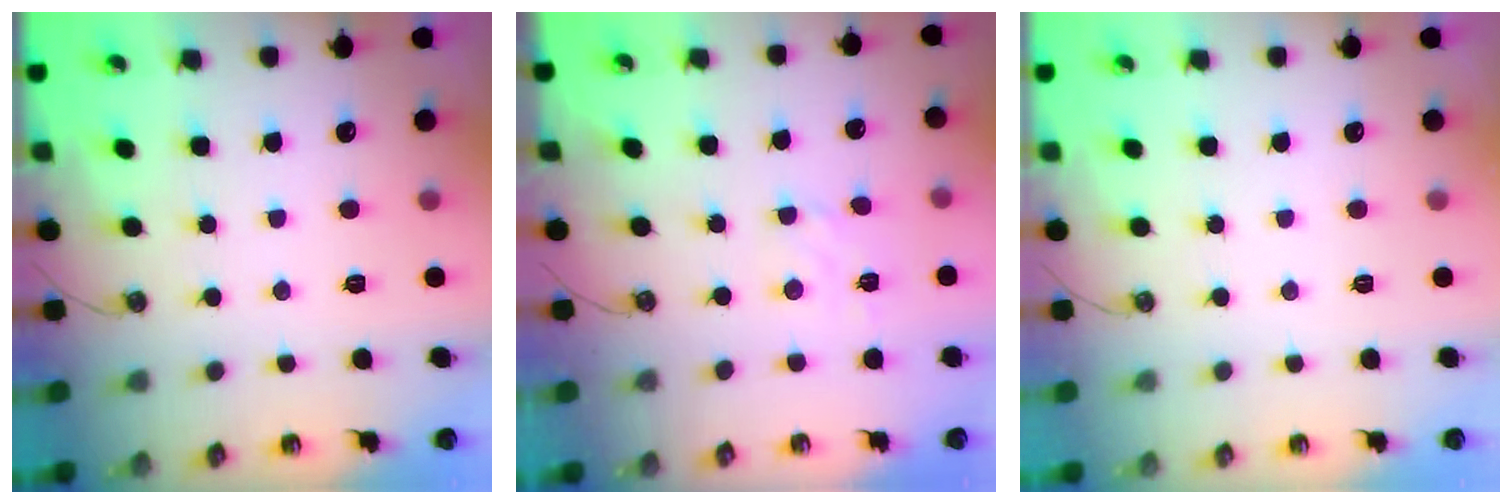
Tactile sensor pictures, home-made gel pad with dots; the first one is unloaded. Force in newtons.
{"total": 3.0, "press": 3.0, "slide": 0.5}
{"total": 0.0}